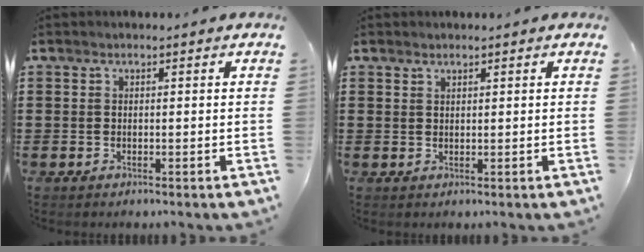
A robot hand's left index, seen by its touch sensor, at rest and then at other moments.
{"total": 1.0, "force": [0.9, 0.2, 0.1], "torque": [-0.004, 0.001, 0.018]}